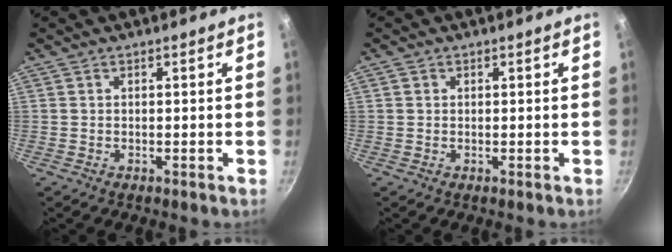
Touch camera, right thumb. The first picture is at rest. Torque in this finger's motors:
{"motor_torque": [0.23, -0.26, -0.28, -0.03, -0.05]}